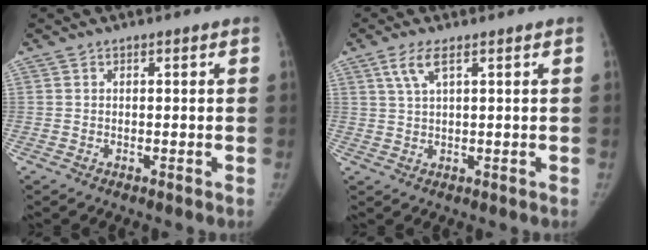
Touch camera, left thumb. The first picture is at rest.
{"total": 3.8, "force": [2.0, 1.0, 3.1], "torque": [-0.073, 0.002, 0.046]}